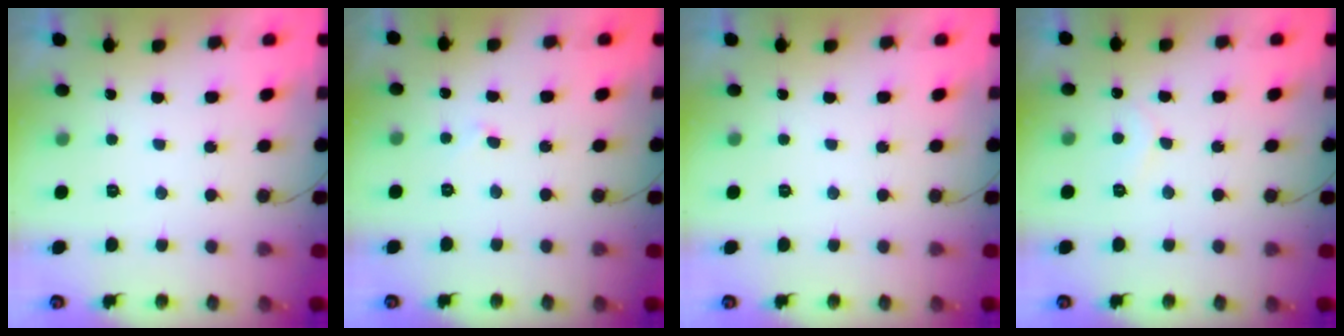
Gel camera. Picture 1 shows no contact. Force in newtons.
{"total": 3.5, "press": 3.5, "slide": 0.2}
{"total": 0.0}
{"total": 5.1, "press": 5.1, "slide": 0.5}